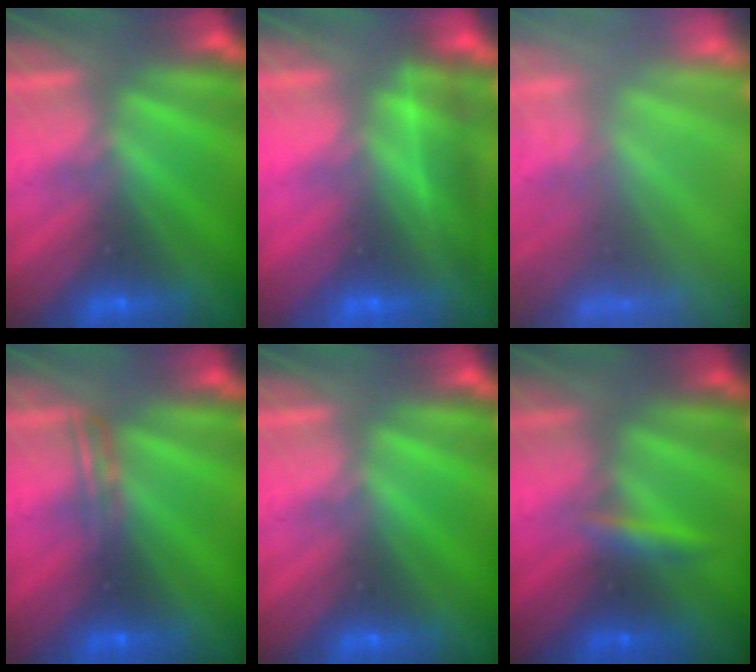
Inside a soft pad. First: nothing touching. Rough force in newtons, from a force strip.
{"total": 2.2}
{"total": 7.1}
{"total": 2.4}
{"total": 0.0}
{"total": 2.4}